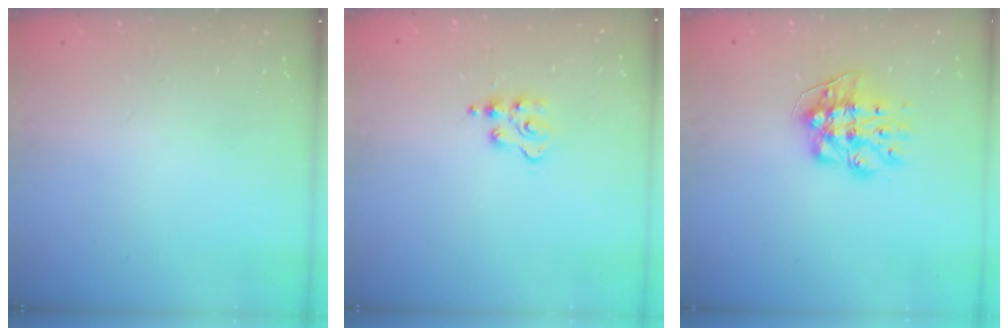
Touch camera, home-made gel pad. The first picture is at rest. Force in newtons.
{"total": 3.9, "press": 3.8, "slide": 0.5}
{"total": 11.1, "press": 11.1, "slide": 0.8}